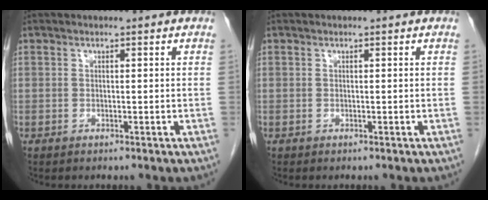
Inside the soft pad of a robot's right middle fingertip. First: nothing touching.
{"total": 0.0}